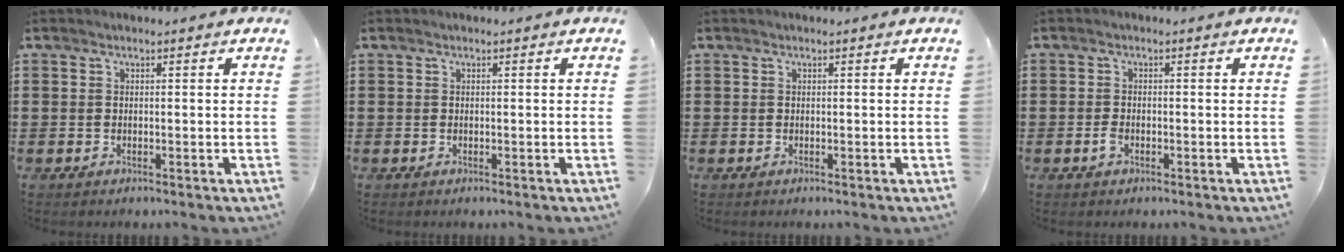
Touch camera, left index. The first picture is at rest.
{"total": 0.0}
{"total": 0.0}
{"total": 1.6, "force": [-0.7, 0.8, 1.2], "torque": [-0.032, -0.004, -0.014]}